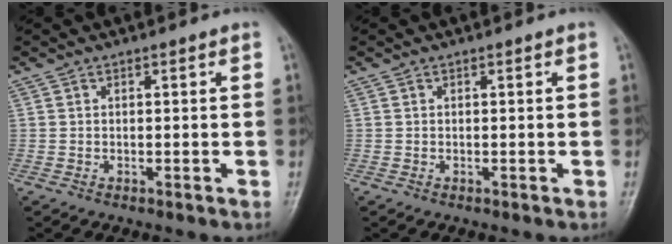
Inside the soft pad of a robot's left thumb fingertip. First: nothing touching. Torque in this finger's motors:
{"motor_torque": [0.00, 0.00, -0.02, -0.04, 0.00]}